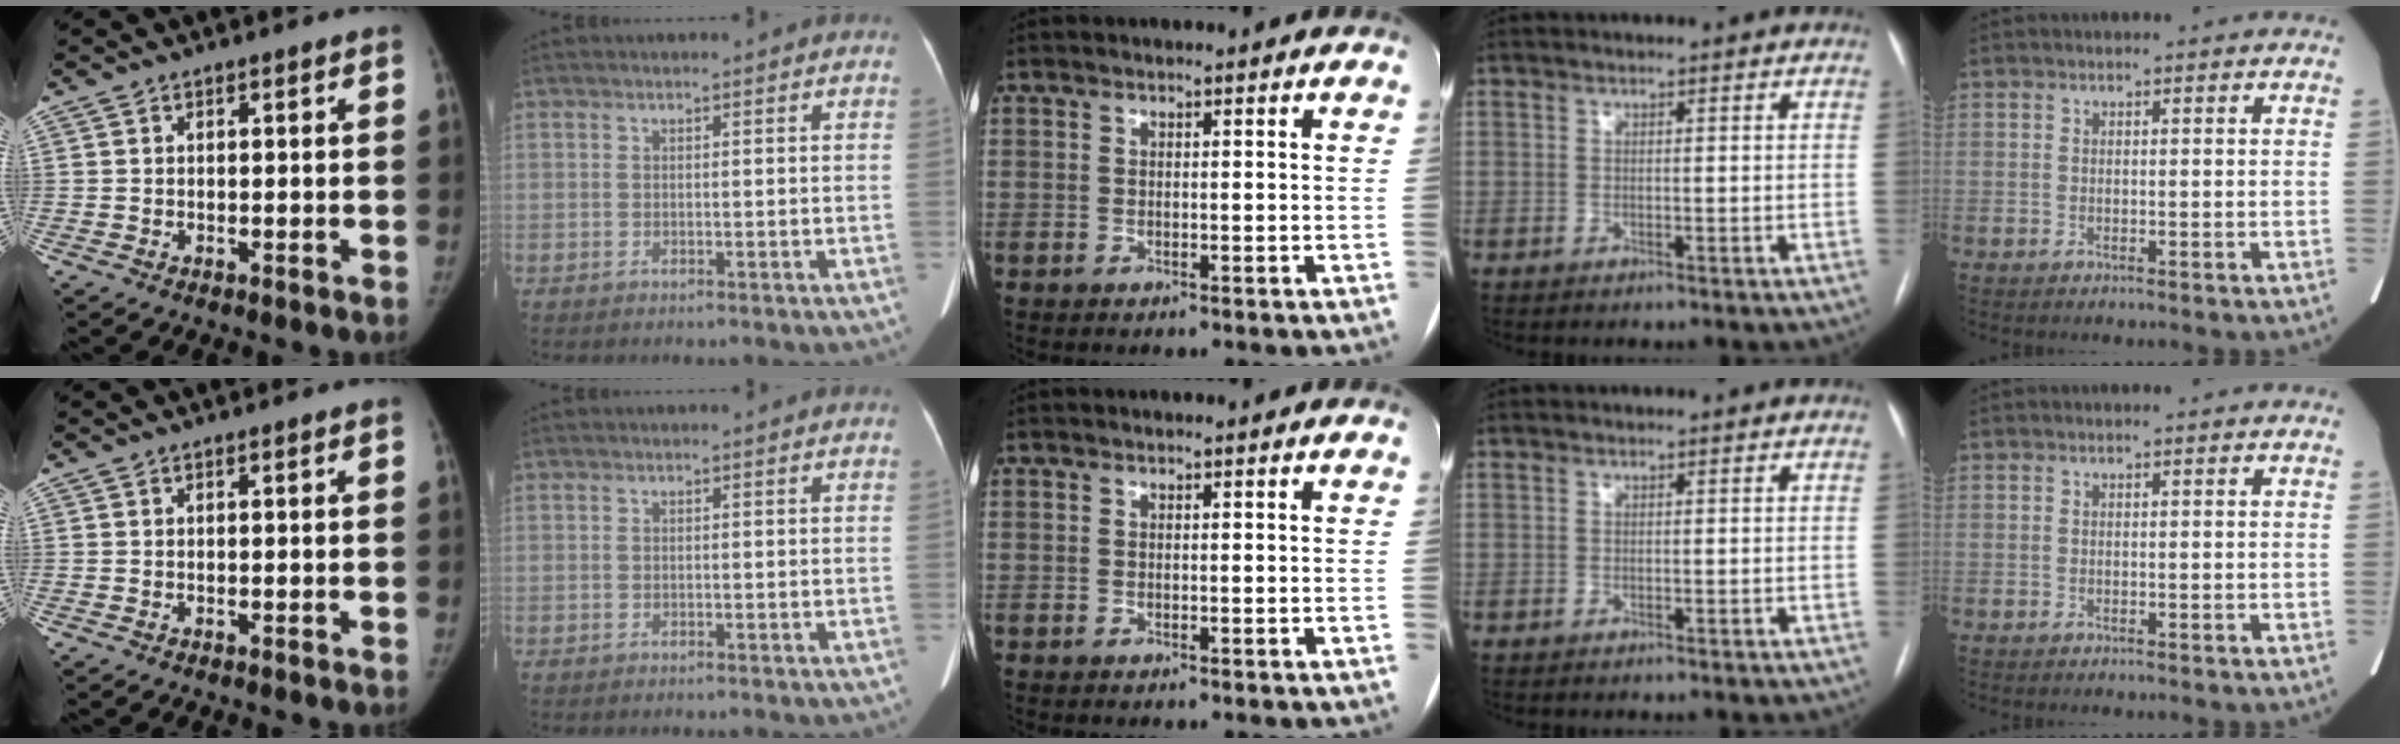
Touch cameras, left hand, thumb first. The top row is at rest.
{}